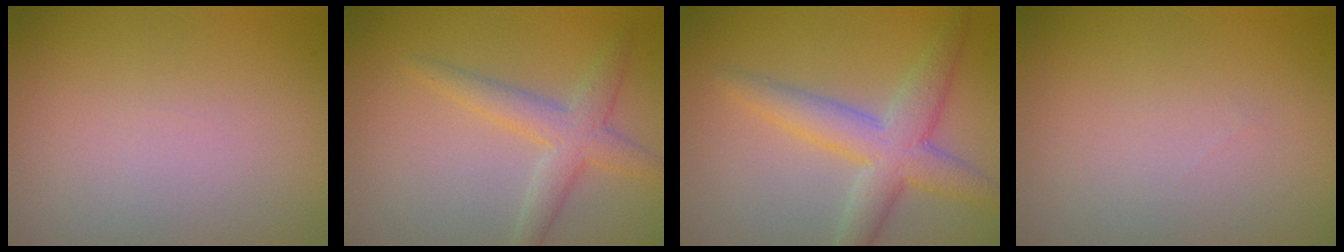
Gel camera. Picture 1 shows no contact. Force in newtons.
{"total": 3.3, "press": 3.3, "slide": 0.1}
{"total": 5.2, "press": 5.2, "slide": 0.2}
{"total": 0.0}